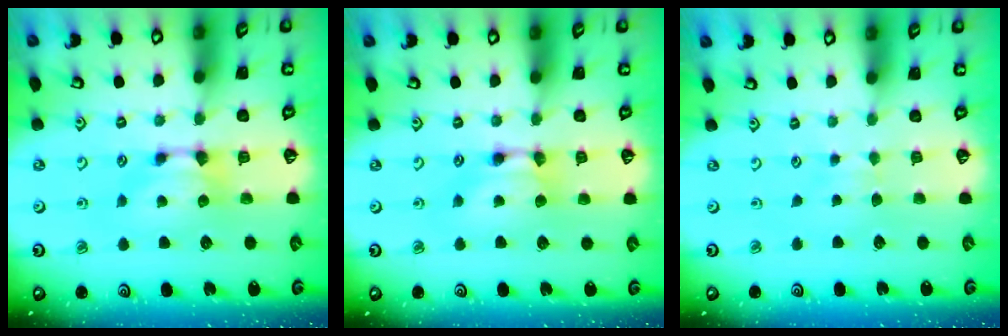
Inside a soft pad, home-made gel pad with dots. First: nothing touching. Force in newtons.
{"total": 1.6, "press": 1.6, "slide": 0.1}
{"total": 2.6, "press": 2.6, "slide": 0.4}